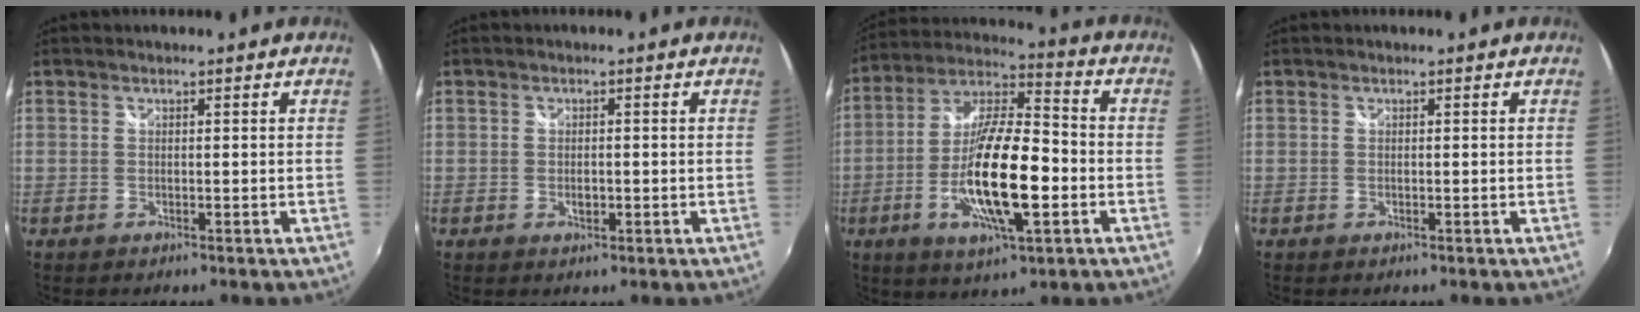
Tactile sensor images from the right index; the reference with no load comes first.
{"total": 2.0, "force": [-0.4, 1.3, 1.4], "torque": [-0.023, -0.001, -0.007]}
{"total": 18.1, "force": [-4.7, 4.8, 16.8], "torque": [-0.327, -0.009, -0.089]}
{"total": 0.0}